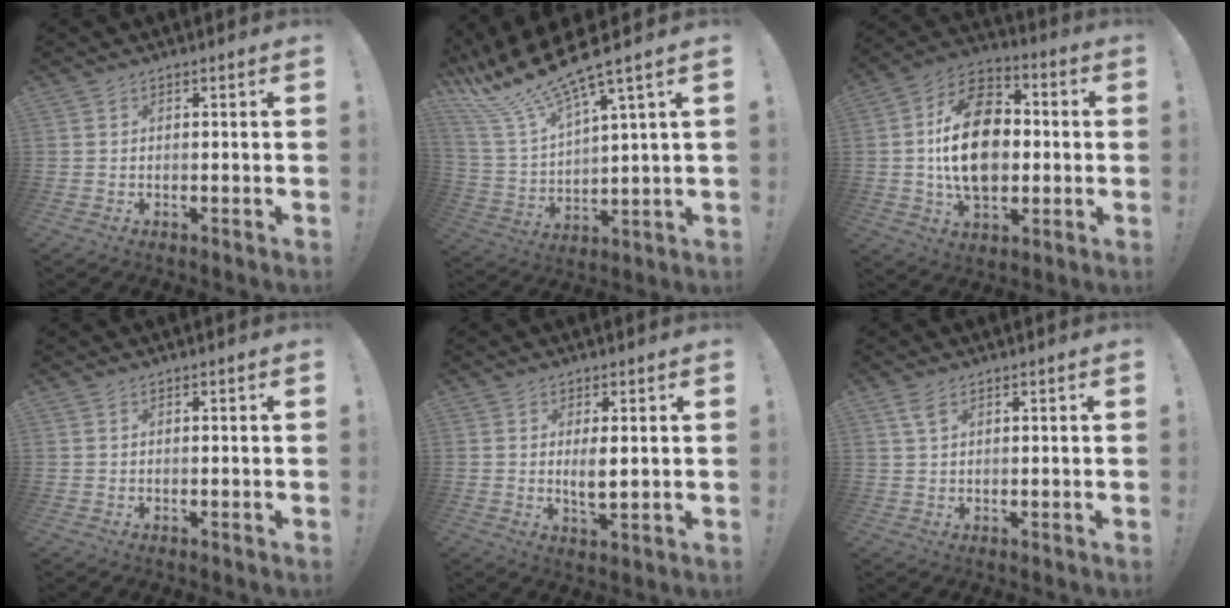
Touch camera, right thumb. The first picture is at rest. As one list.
[{"total": 15.6, "force": [12.9, 2.4, 8.5], "torque": [-0.174, -0.091, 0.226]}, {"total": 21.5, "force": [0.0, 14.7, 15.7], "torque": [-0.260, 0.014, 0.005]}, {"total": 0.0}, {"total": 4.1, "force": [1.0, 1.3, 3.8], "torque": [-0.059, -0.013, 0.012]}, {"total": 3.4, "force": [1.8, 1.6, 2.5], "torque": [-0.047, -0.002, 0.033]}]